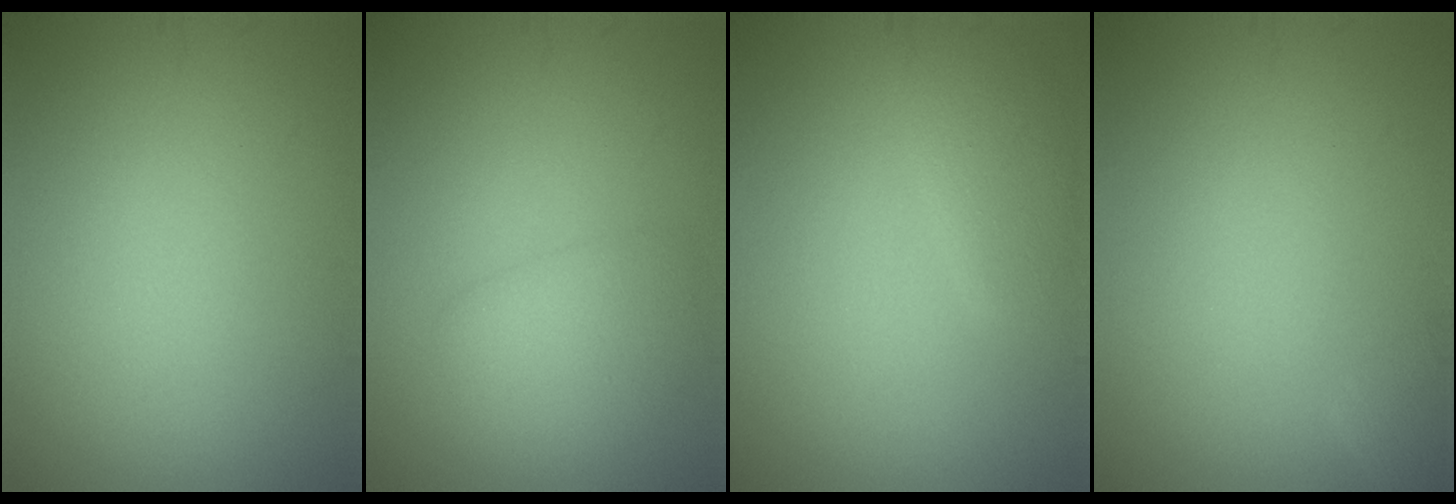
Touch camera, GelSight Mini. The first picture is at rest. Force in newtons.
{"total": 2.6, "press": 2.6, "slide": 0.1}
{"total": 2.4, "press": 2.4, "slide": 0.2}
{"total": 1.6, "press": 1.6, "slide": 0.1}